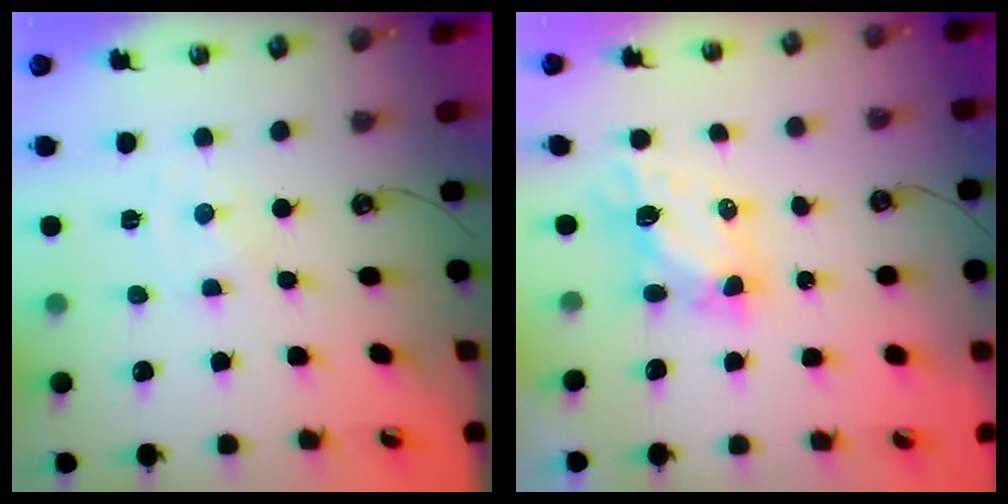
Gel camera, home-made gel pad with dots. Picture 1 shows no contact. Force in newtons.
{"total": 5.7, "press": 5.7, "slide": 0.1}